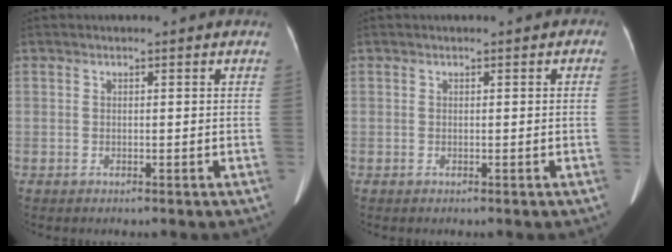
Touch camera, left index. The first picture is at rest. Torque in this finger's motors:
{"motor_torque": [0.52, -0.35, 0.01, 0.00]}